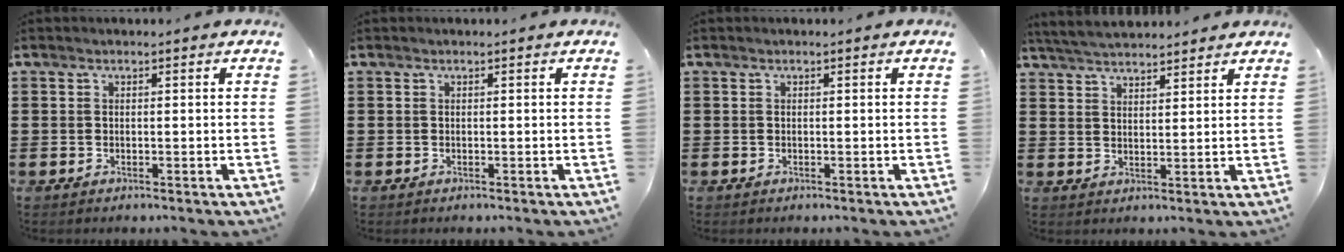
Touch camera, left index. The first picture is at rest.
{"total": 0.0}
{"total": 0.0}
{"total": 4.0, "force": [4.0, 0.2, 0.7], "torque": [-0.027, -0.010, 0.073]}